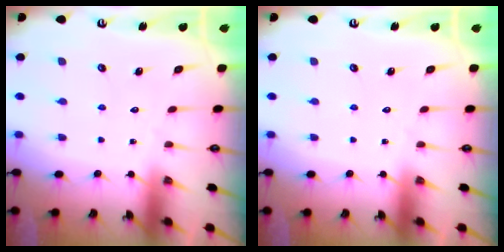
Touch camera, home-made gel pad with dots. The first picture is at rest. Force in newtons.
{"total": 0.0}